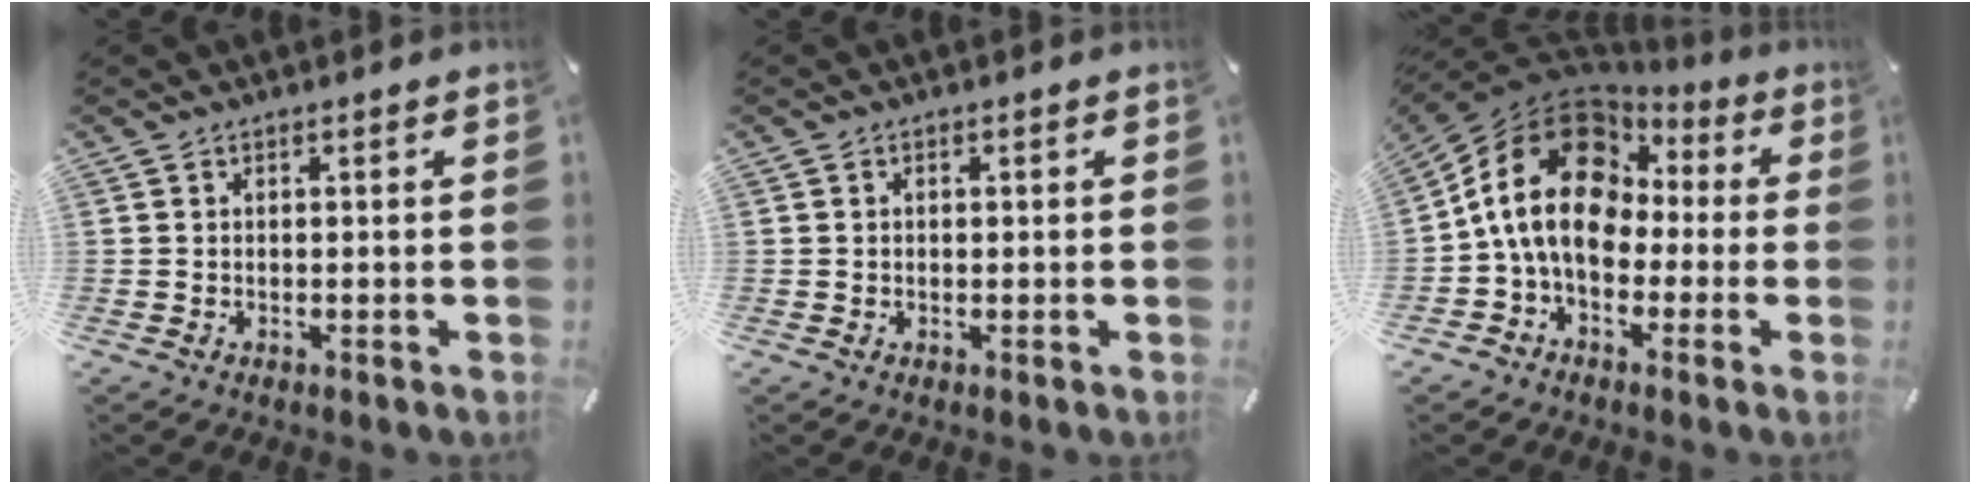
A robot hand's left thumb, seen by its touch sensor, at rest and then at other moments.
{"total": 0.7, "force": [0.0, 0.6, 0.4], "torque": [-0.008, 0.004, -0.002]}
{"total": 17.9, "force": [1.3, 13.9, 11.2], "torque": [-0.229, 0.008, 0.020]}